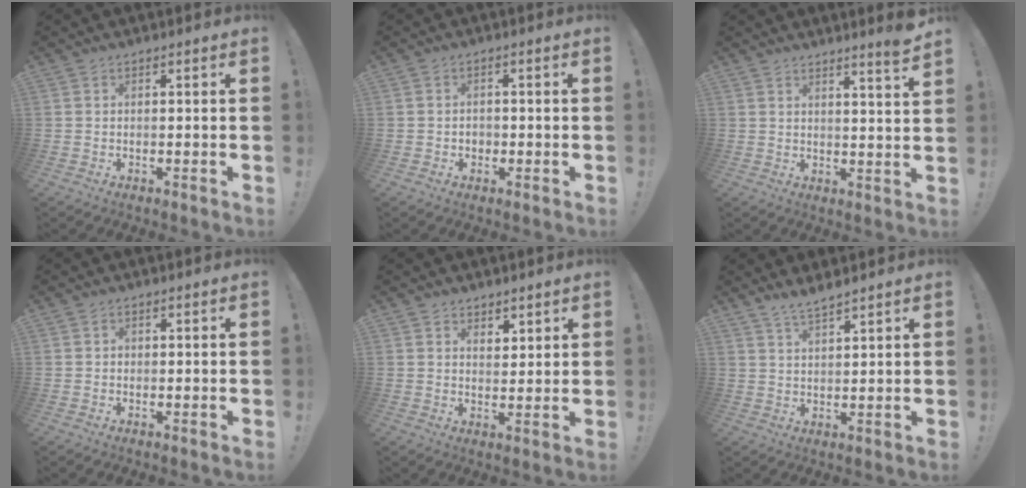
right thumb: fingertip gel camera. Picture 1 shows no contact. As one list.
[{"total": 2.0, "force": [-0.8, 1.6, 0.8], "torque": [-0.012, 0.004, -0.016]}, {"total": 5.0, "force": [4.1, -0.6, 2.9], "torque": [-0.033, -0.036, 0.064]}, {"total": 0.8, "force": [-0.2, 0.8, 0.3], "torque": [-0.009, 0.005, -0.004]}, {"total": 3.8, "force": [2.9, 2.4, 0.7], "torque": [-0.002, -0.020, 0.051]}, {"total": 4.1, "force": [3.8, 0.1, 1.5], "torque": [-0.028, -0.025, 0.068]}]